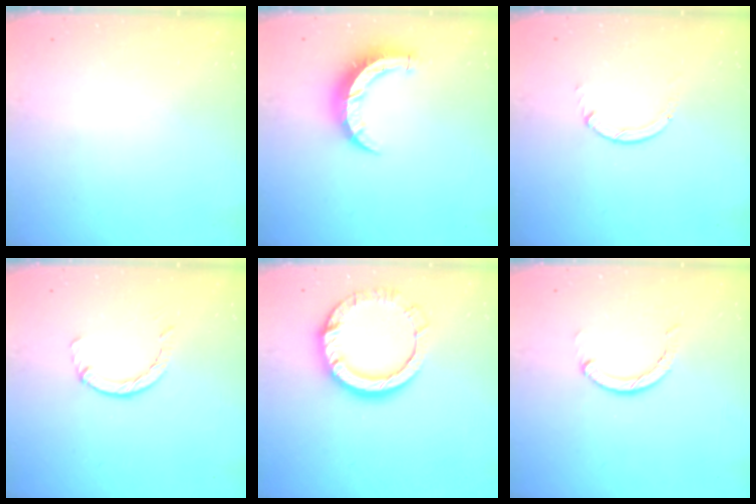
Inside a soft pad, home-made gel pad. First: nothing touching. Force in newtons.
{"total": 8.2, "press": 8.2, "slide": 0.6}
{"total": 0.9, "press": 0.9, "slide": 0.1}
{"total": 2.4, "press": 2.4, "slide": 0.4}
{"total": 13.4, "press": 13.4, "slide": 1.4}
{"total": 3.9, "press": 3.8, "slide": 0.4}